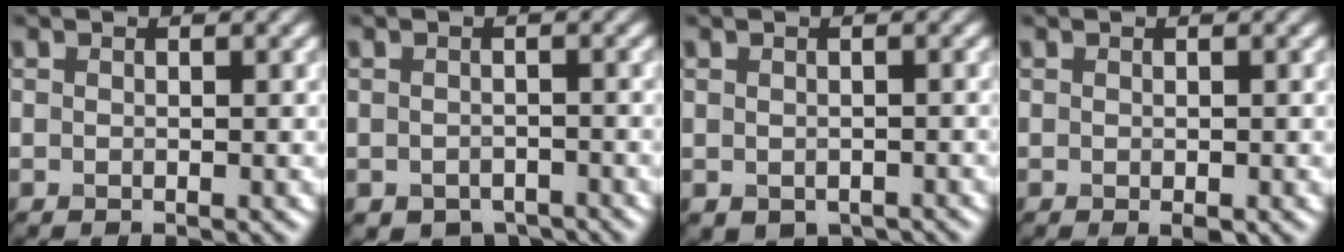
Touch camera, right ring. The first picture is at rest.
{"total": 2.5, "force": [-1.8, 1.4, 0.9], "torque": [-0.009, -0.009, -0.027]}
{"total": 1.7, "force": [-1.0, 1.1, 0.8], "torque": [-0.010, -0.011, -0.010]}
{"total": 0.9, "force": [-0.4, 0.4, 0.7], "torque": [-0.012, -0.002, -0.003]}